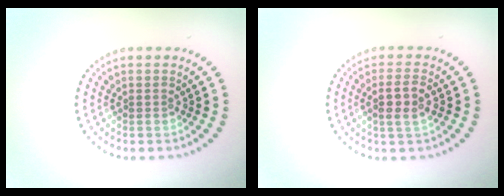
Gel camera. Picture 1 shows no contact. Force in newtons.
{"total": 2.4, "press": 2.2, "slide": 0.7}